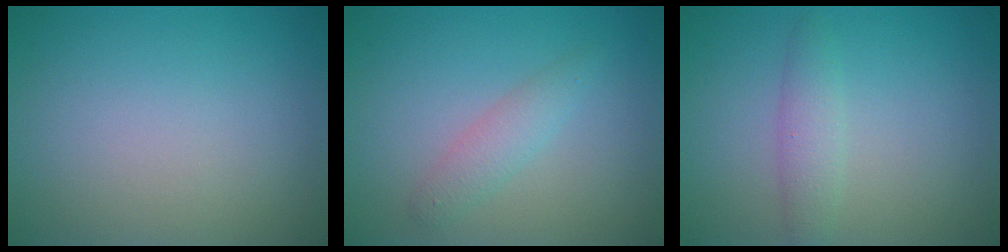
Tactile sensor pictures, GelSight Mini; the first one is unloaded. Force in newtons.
{"total": 1.9, "press": 1.9, "slide": 0.0}
{"total": 2.0, "press": 2.0, "slide": 0.1}